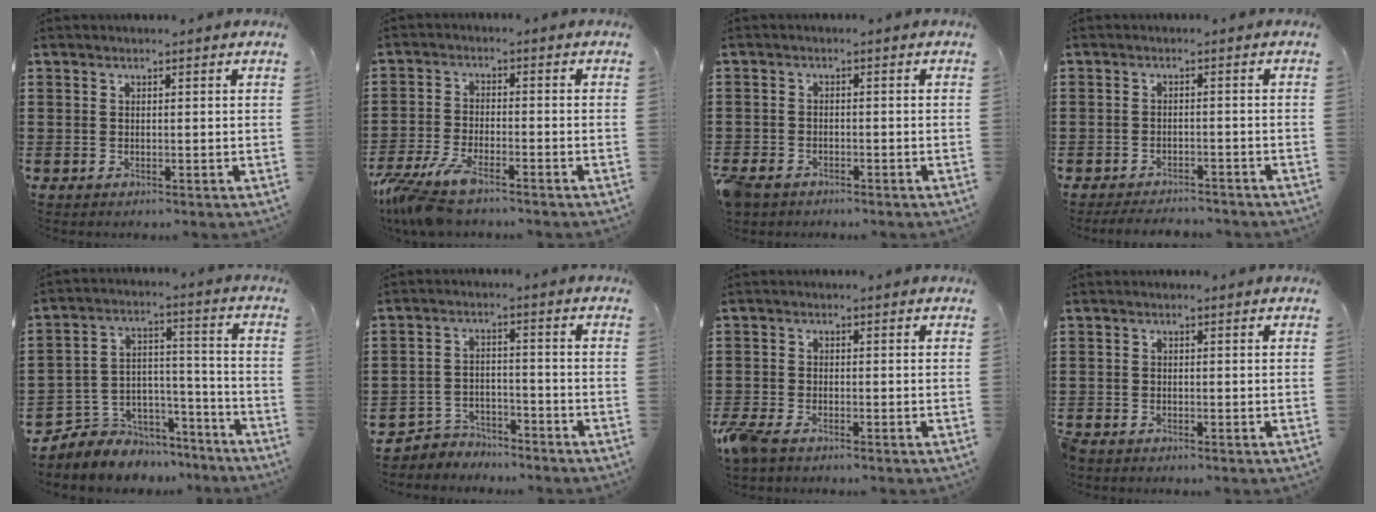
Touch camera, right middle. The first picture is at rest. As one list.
[{"total": 6.6, "force": [-5.4, 1.1, 3.7], "torque": [-0.107, -0.017, -0.110]}, {"total": 2.5, "force": [-2.2, 0.9, 0.5], "torque": [-0.036, -0.008, -0.053]}, {"total": 2.8, "force": [-2.8, 0.1, 0.0], "torque": [-0.013, -0.001, -0.057]}, {"total": 5.2, "force": [-4.3, 2.9, -0.6], "torque": [-0.008, 0.002, -0.086]}, {"total": 3.8, "force": [-3.6, 1.0, -0.1], "torque": [-0.007, 0.001, -0.077]}, {"total": 3.3, "force": [-2.7, 0.9, 1.8], "torque": [-0.066, -0.011, -0.062]}, {"total": 1.0, "force": [-0.9, 0.3, 0.2], "torque": [-0.007, 0.000, -0.019]}]